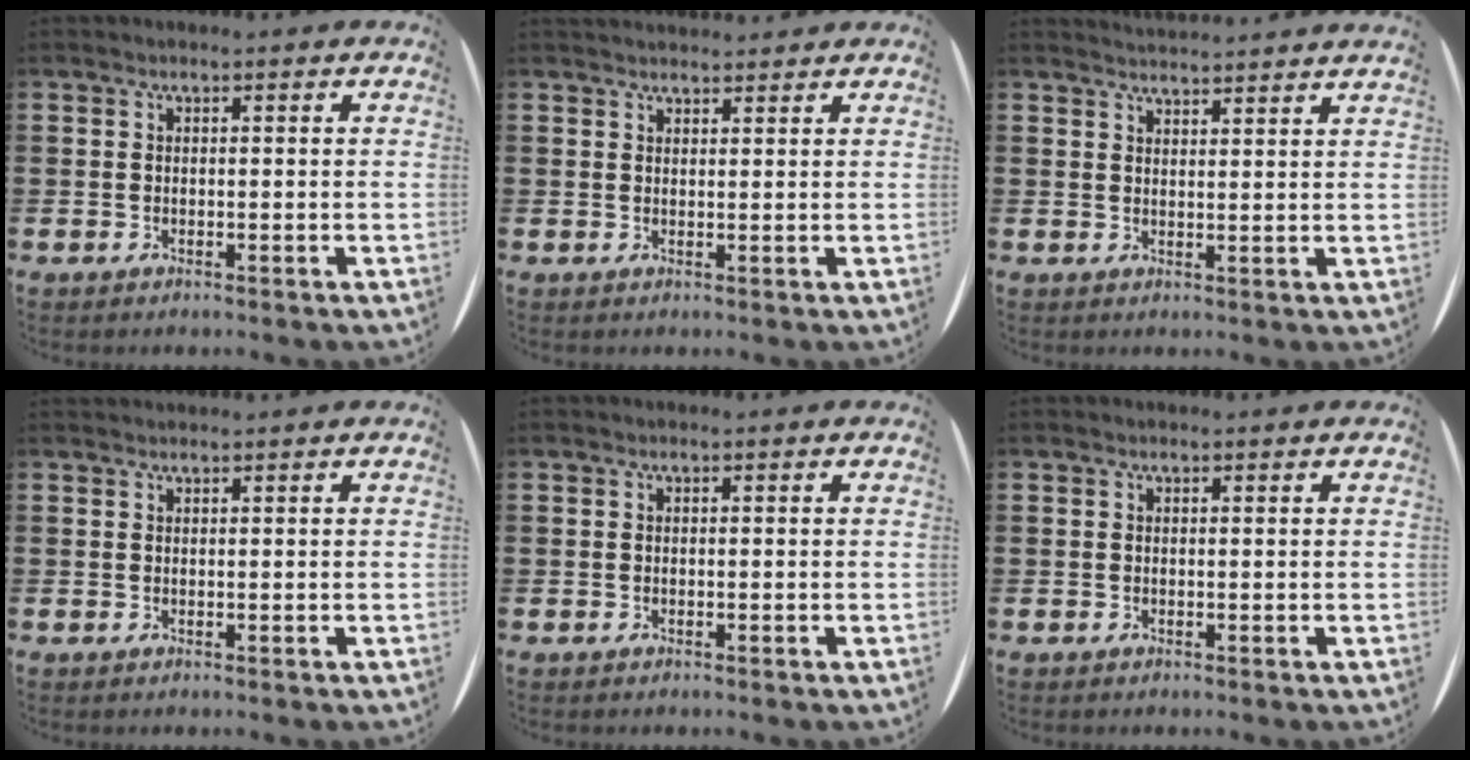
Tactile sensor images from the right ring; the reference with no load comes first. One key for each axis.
{"total": 1.4, "fx": 1.3, "fy": 0.1, "fz": -0.2, "tx": 0.001, "ty": 0.000, "tz": 0.026}
{"total": 2.5, "fx": 2.3, "fy": -0.6, "fz": -0.5, "tx": 0.007, "ty": -0.015, "tz": 0.044}
{"total": 0.6, "fx": 0.6, "fy": -0.1, "fz": 0.0, "tx": 0.001, "ty": 0.000, "tz": 0.012}
{"total": 0.0}
{"total": 0.0}